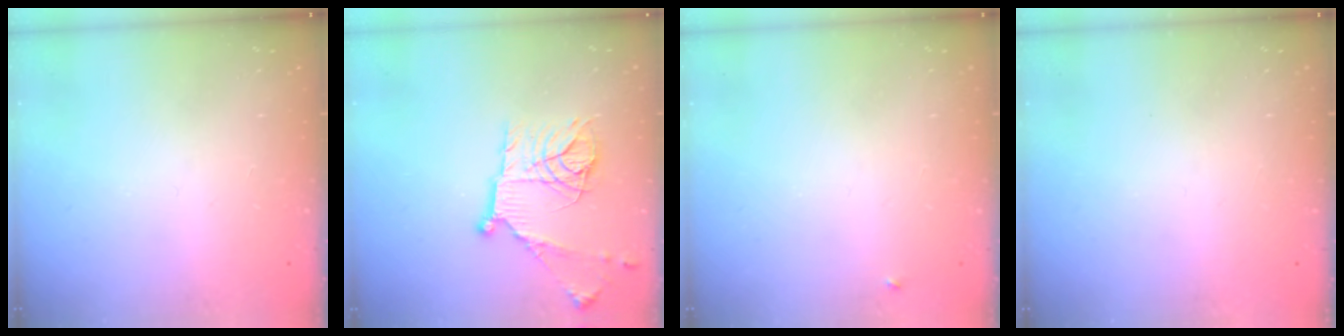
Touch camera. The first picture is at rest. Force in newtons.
{"total": 16.6, "press": 16.6, "slide": 1.3}
{"total": 3.5, "press": 3.4, "slide": 0.5}
{"total": 1.5, "press": 1.5, "slide": 0.1}